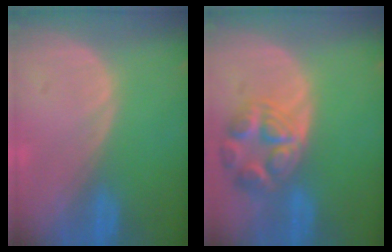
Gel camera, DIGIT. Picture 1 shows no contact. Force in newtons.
{"total": 7.8, "press": 7.0, "slide": 3.5}